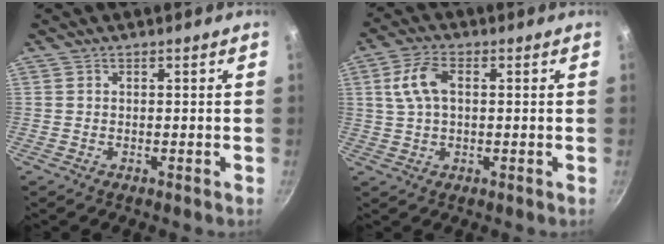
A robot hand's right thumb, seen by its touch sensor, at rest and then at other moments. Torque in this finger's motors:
{"motor_torque": [-0.52, 0.80, 0.13, -0.05, 0.09]}